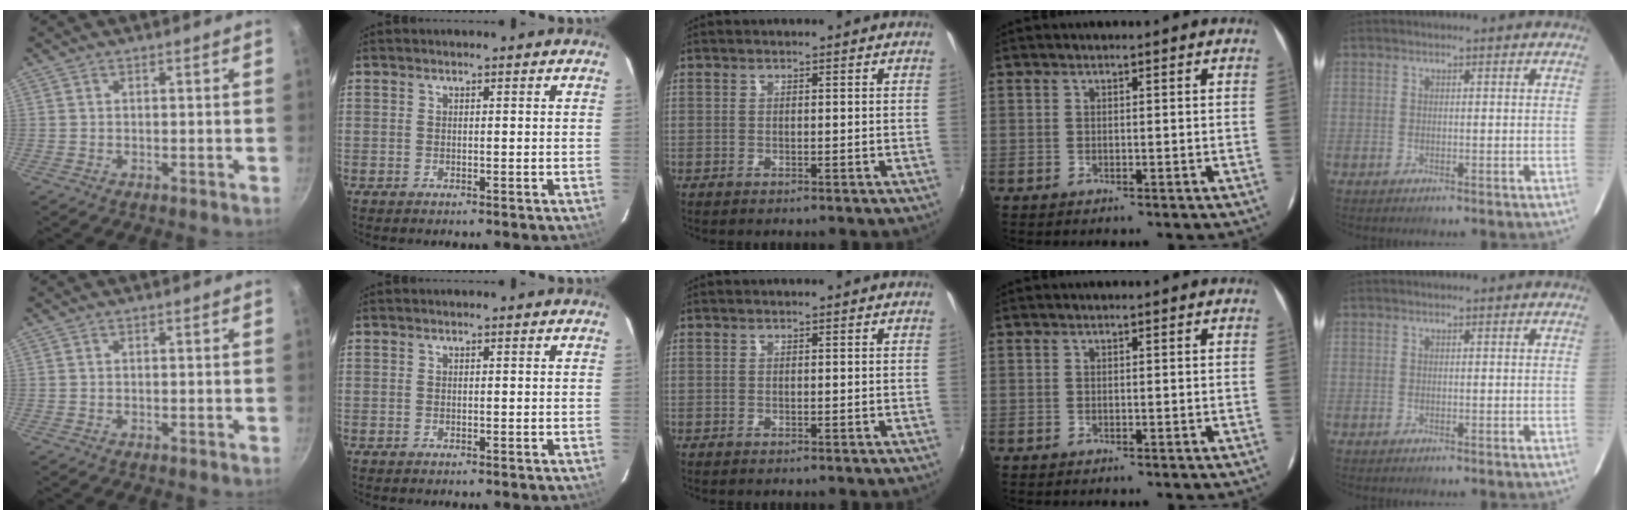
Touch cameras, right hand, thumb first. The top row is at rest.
{}